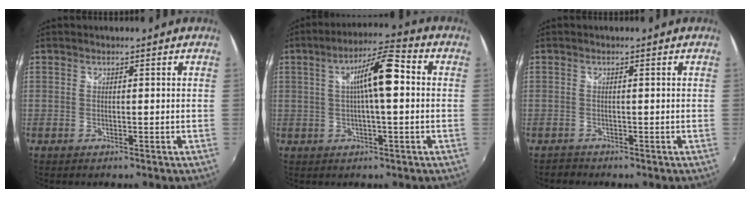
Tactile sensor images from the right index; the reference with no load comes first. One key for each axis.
{"total": 9.5, "fx": 0.9, "fy": 1.7, "fz": 9.4, "tx": -0.158, "ty": 0.016, "tz": 0.015}
{"total": 1.3, "fx": -1.1, "fy": 0.6, "fz": -0.1, "tx": -0.003, "ty": -0.001, "tz": -0.017}